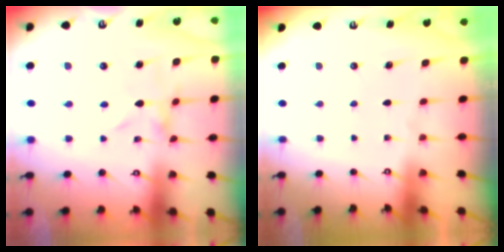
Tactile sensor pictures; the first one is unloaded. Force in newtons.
{"total": 0.0}